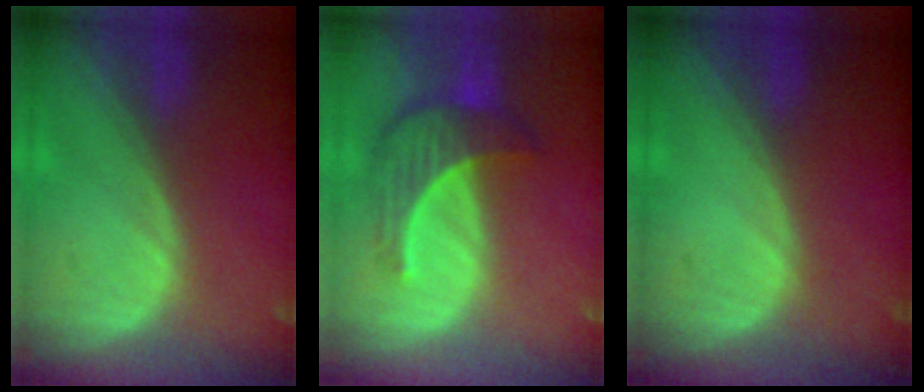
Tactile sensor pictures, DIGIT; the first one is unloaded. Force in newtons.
{"total": 7.3, "press": 6.8, "slide": 2.5}
{"total": 0.0}